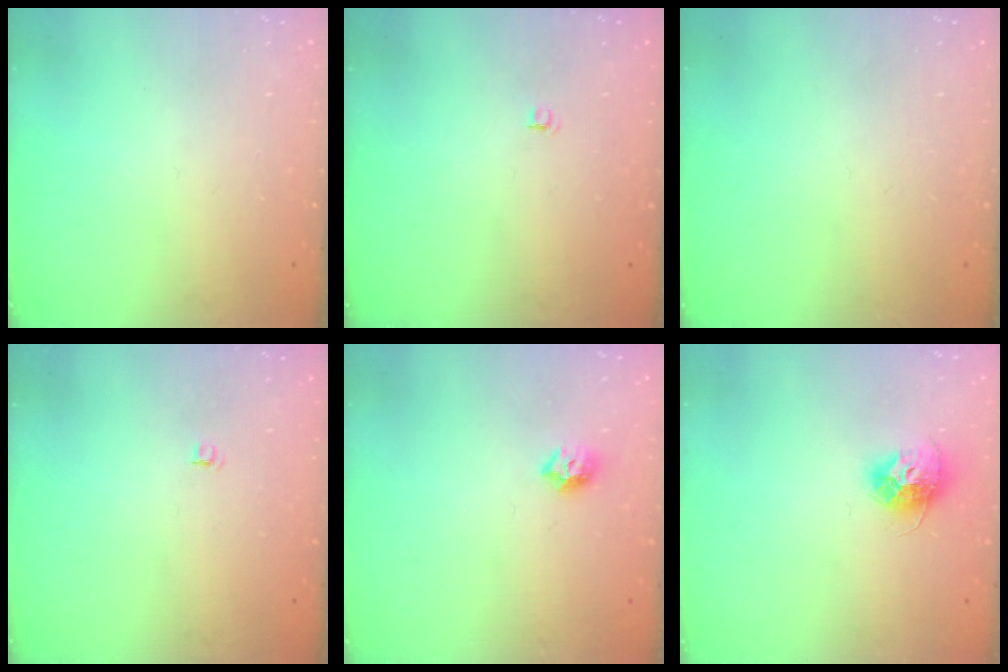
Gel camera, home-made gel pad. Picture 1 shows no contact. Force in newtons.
{"total": 3.4, "press": 3.4, "slide": 0.3}
{"total": 0.0}
{"total": 3.4, "press": 3.4, "slide": 0.3}
{"total": 6.7, "press": 6.6, "slide": 0.9}
{"total": 10.4, "press": 10.4, "slide": 0.5}